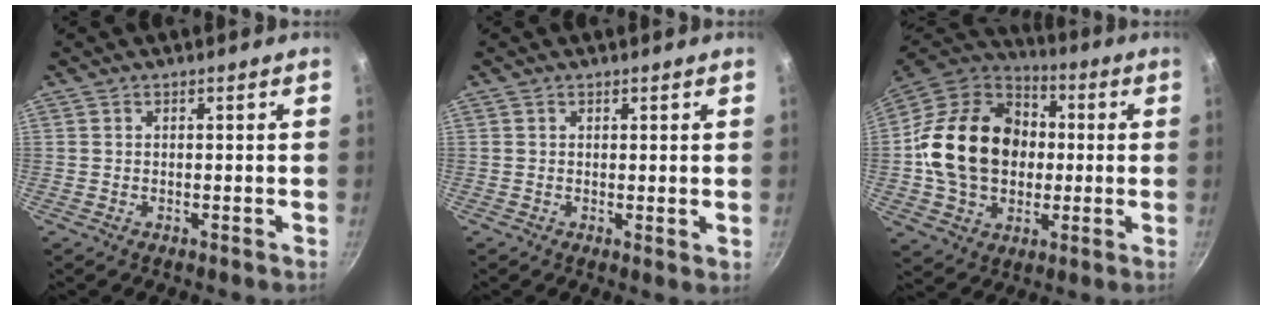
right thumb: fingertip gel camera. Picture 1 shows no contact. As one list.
[{"total": 1.3, "force": [0.7, 0.6, 1.0], "torque": [-0.012, -0.006, 0.009]}, {"total": 22.4, "force": [0.5, 17.5, 14.0], "torque": [-0.221, 0.035, 0.007]}]